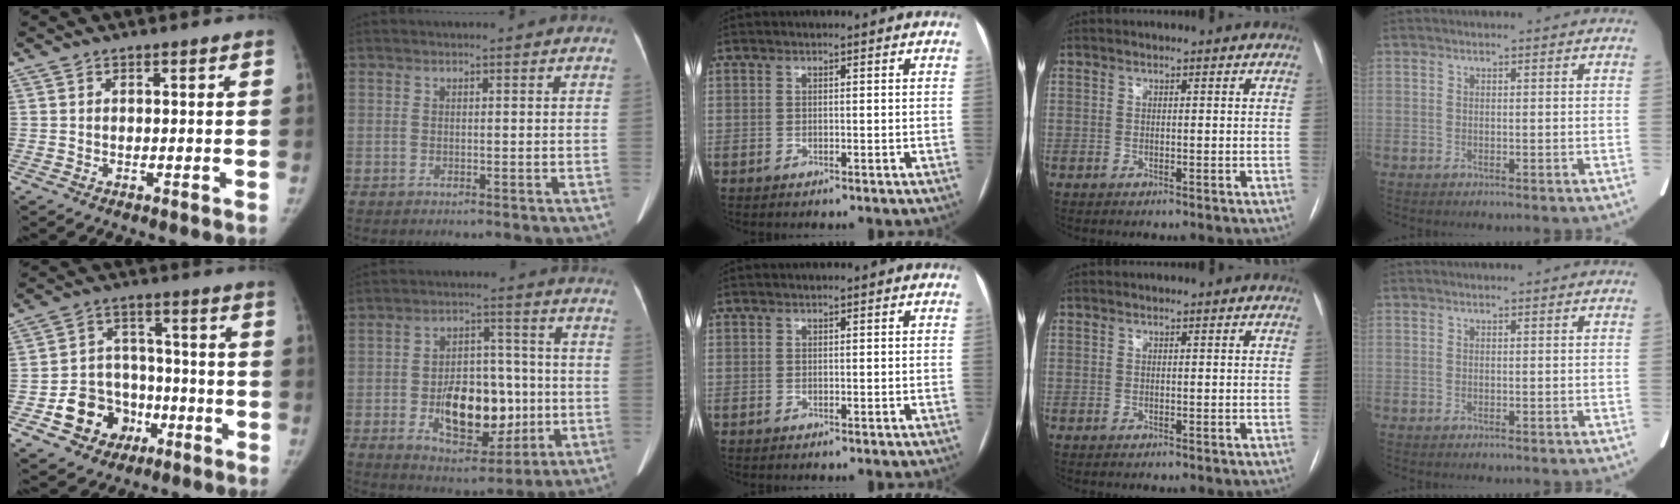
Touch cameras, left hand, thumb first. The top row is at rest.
{"thumb": {"total": 12.0, "force": [-4.8, 10.1, 4.3], "torque": [-0.028, 0.045, -0.068]}, "index": {"total": 13.5, "force": [-2.6, 7.3, 11.0], "torque": [-0.178, 0.012, -0.031]}}